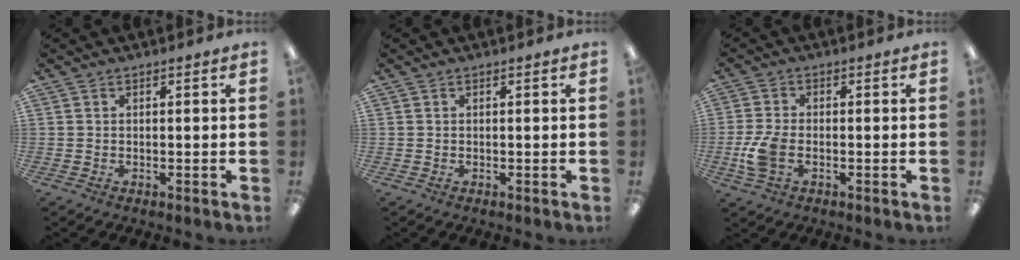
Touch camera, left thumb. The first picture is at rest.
{"total": 0.0}
{"total": 7.0, "force": [-1.7, 4.1, 5.4], "torque": [-0.117, 0.004, -0.032]}